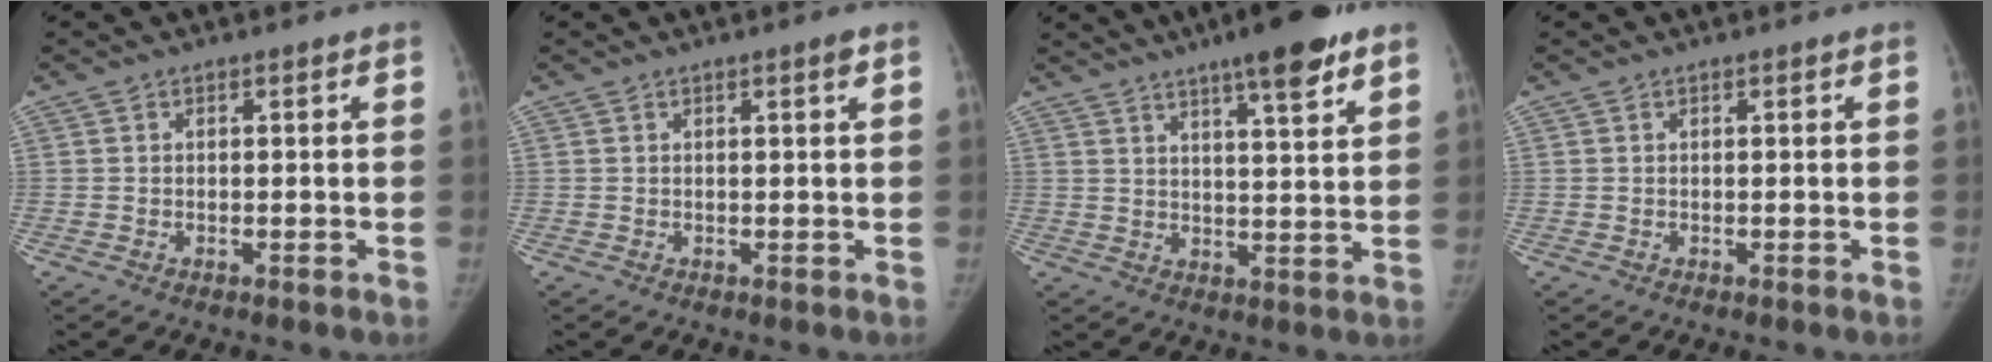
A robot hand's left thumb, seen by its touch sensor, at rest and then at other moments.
{"total": 0.9, "force": [0.5, 0.0, 0.7], "torque": [-0.011, -0.001, 0.007]}
{"total": 11.9, "force": [7.8, 2.2, 8.8], "torque": [-0.113, -0.030, 0.109]}
{"total": 0.0}